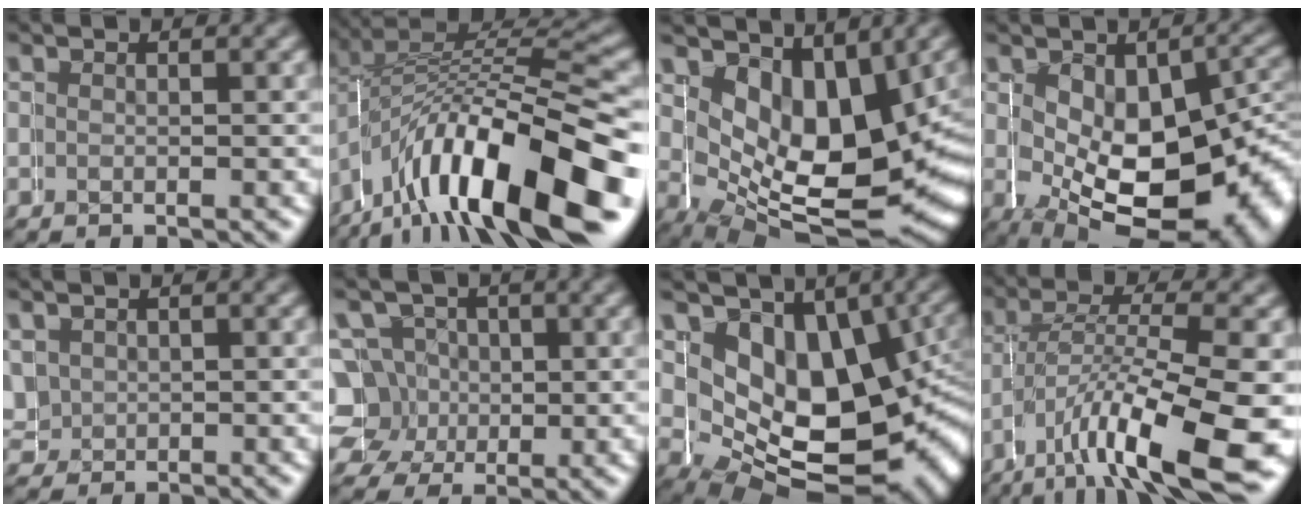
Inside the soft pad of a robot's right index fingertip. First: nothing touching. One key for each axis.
{"total": 12.0, "fx": -3.7, "fy": 5.8, "fz": 9.8, "tx": -0.180, "ty": -0.020, "tz": -0.044}
{"total": 13.1, "fx": -0.9, "fy": 8.6, "fz": 9.9, "tx": -0.182, "ty": -0.070, "tz": 0.022}
{"total": 14.2, "fx": -1.8, "fy": 8.4, "fz": 11.3, "tx": -0.184, "ty": -0.055, "tz": 0.007}
{"total": 2.6, "fx": 0.5, "fy": 2.6, "fz": 0.0, "tx": -0.016, "ty": -0.012, "tz": 0.015}
{"total": 8.8, "fx": -0.1, "fy": 8.4, "fz": 2.7, "tx": -0.079, "ty": -0.042, "tz": 0.003}
{"total": 14.3, "fx": -0.3, "fy": 9.7, "fz": 10.4, "tx": -0.185, "ty": -0.061, "tz": 0.023}
{"total": 9.8, "fx": -4.2, "fy": 3.3, "fz": 8.3, "tx": -0.141, "ty": -0.025, "tz": -0.054}